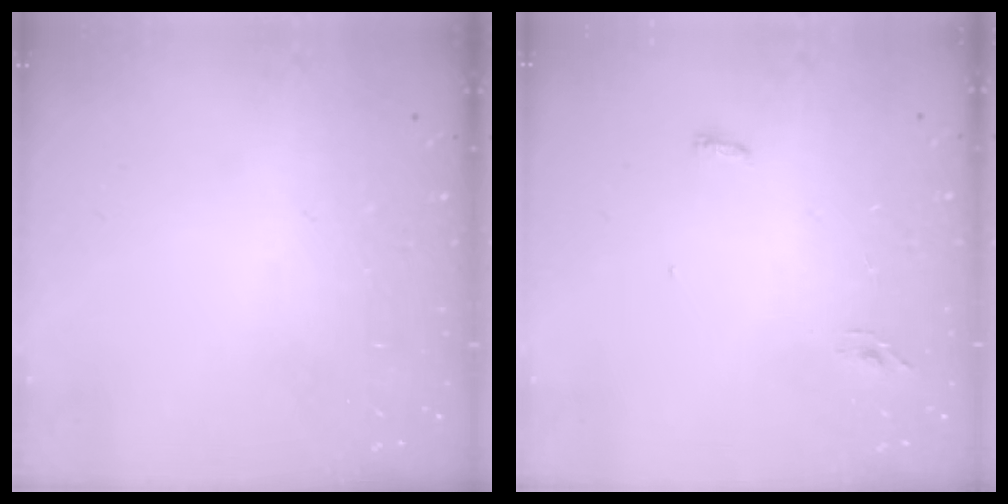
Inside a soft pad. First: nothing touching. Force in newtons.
{"total": 3.6, "press": 3.2, "slide": 1.6}